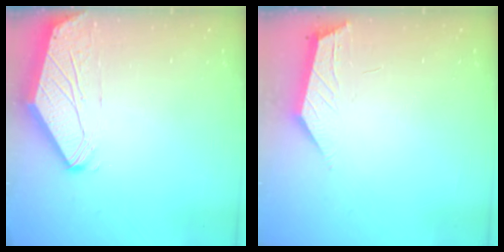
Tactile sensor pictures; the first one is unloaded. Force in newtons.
{"total": 1.8, "press": 1.7, "slide": 0.4}